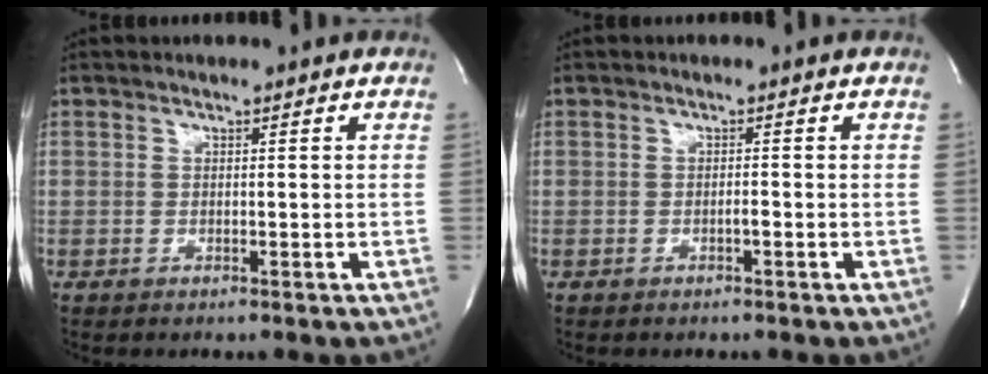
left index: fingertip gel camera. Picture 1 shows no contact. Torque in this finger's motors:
{"motor_torque": [0.23, -0.01, -0.01, 0.00]}